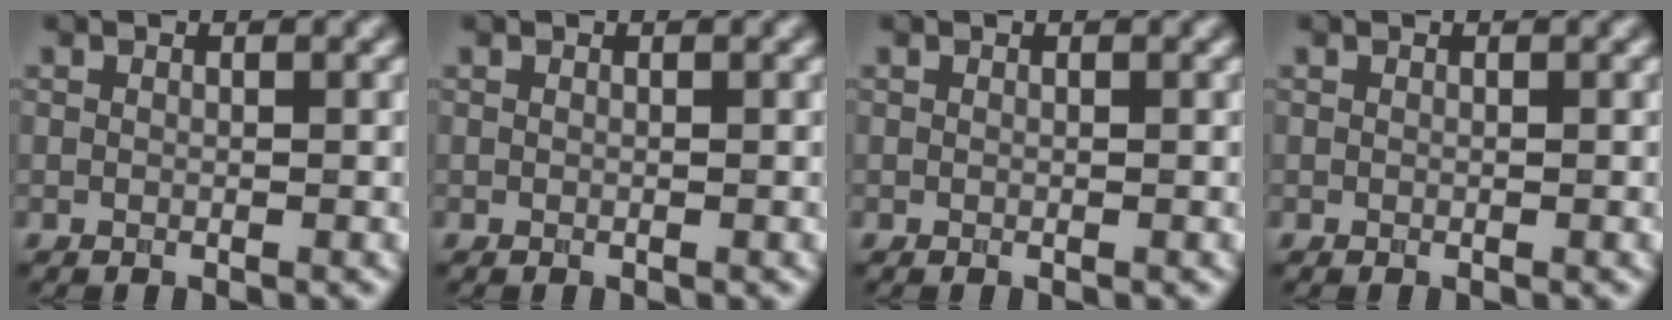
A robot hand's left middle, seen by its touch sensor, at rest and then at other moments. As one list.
[{"total": 0.0}, {"total": 0.0}, {"total": 0.0}]